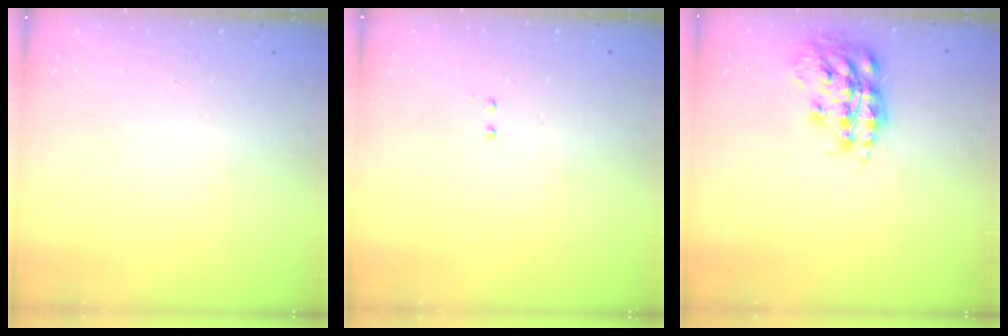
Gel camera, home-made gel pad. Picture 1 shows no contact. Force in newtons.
{"total": 0.5, "press": 0.5, "slide": 0.3}
{"total": 15.5, "press": 15.4, "slide": 1.3}